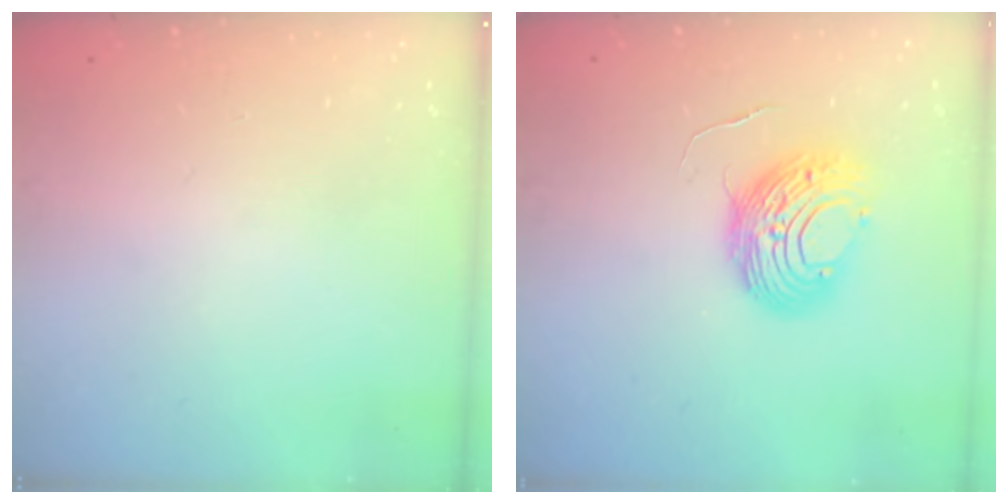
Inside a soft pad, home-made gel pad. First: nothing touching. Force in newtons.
{"total": 10.3, "press": 10.3, "slide": 0.7}